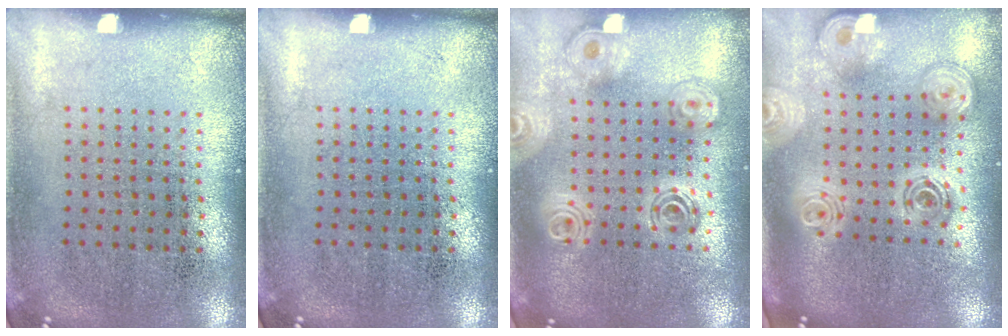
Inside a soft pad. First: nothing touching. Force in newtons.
{"total": 0.0}
{"total": 2.0, "press": 1.7, "slide": 1.2}
{"total": 2.6, "press": 2.0, "slide": 1.7}